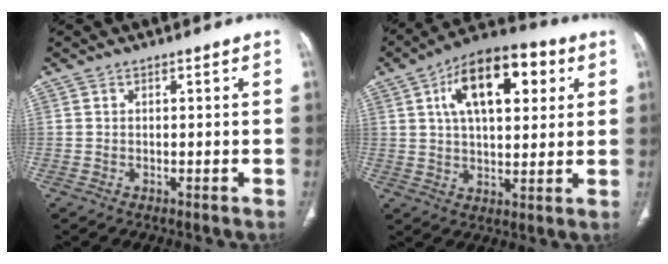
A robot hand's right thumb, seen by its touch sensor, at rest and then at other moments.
{"total": 17.6, "force": [6.0, 8.9, 14.0], "torque": [-0.191, 0.005, 0.092]}